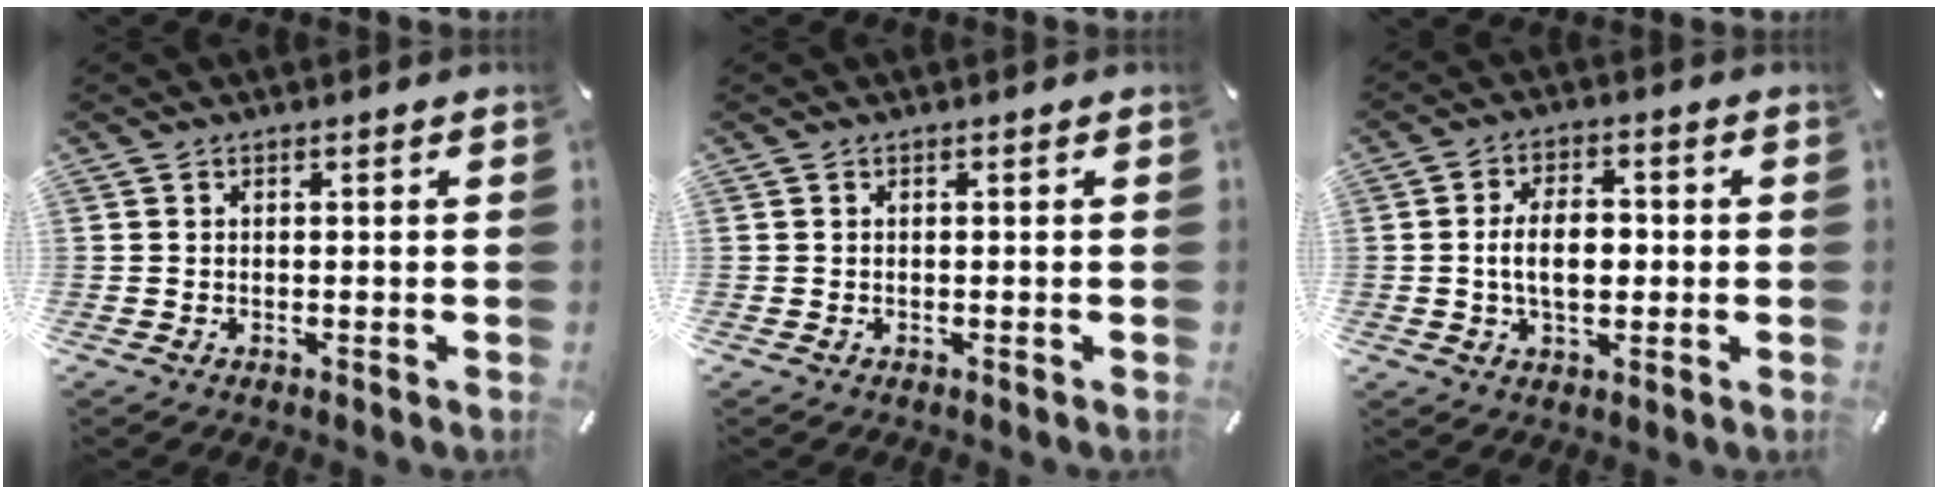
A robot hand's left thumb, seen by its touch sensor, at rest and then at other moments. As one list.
[{"total": 0.0}, {"total": 8.4, "force": [-0.4, 5.2, 6.6], "torque": [-0.117, 0.007, -0.011]}]